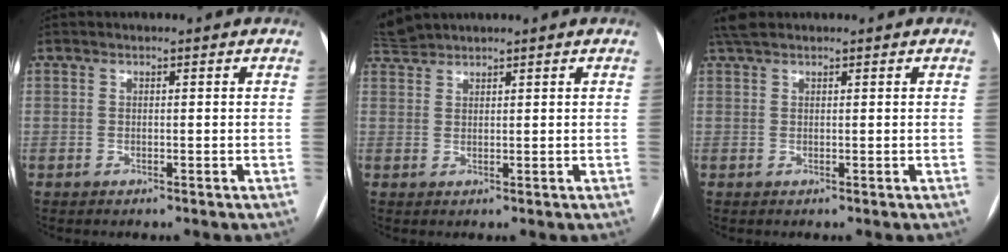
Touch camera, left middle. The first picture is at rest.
{"total": 2.6, "force": [2.6, 0.0, -0.2], "torque": [-0.009, 0.015, 0.059]}
{"total": 2.7, "force": [2.3, 0.8, 1.2], "torque": [-0.028, 0.025, 0.046]}